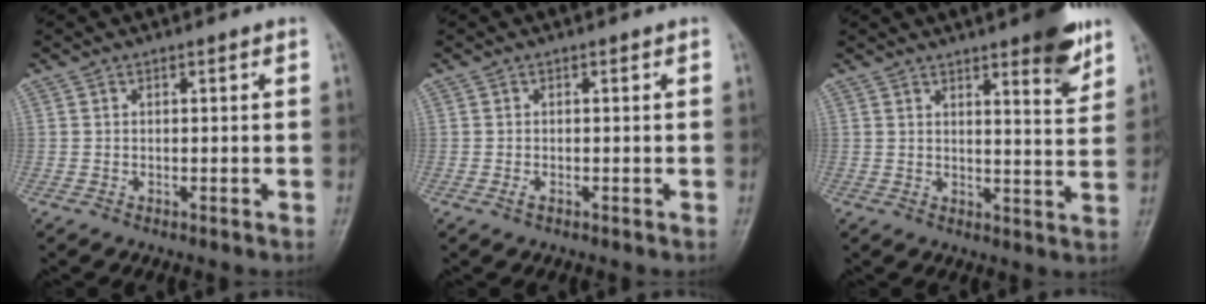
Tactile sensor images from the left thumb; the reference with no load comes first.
{"total": 0.7, "force": [-0.4, 0.3, 0.6], "torque": [-0.012, 0.001, -0.007]}
{"total": 8.8, "force": [5.7, 1.9, 6.5], "torque": [-0.069, -0.033, 0.073]}